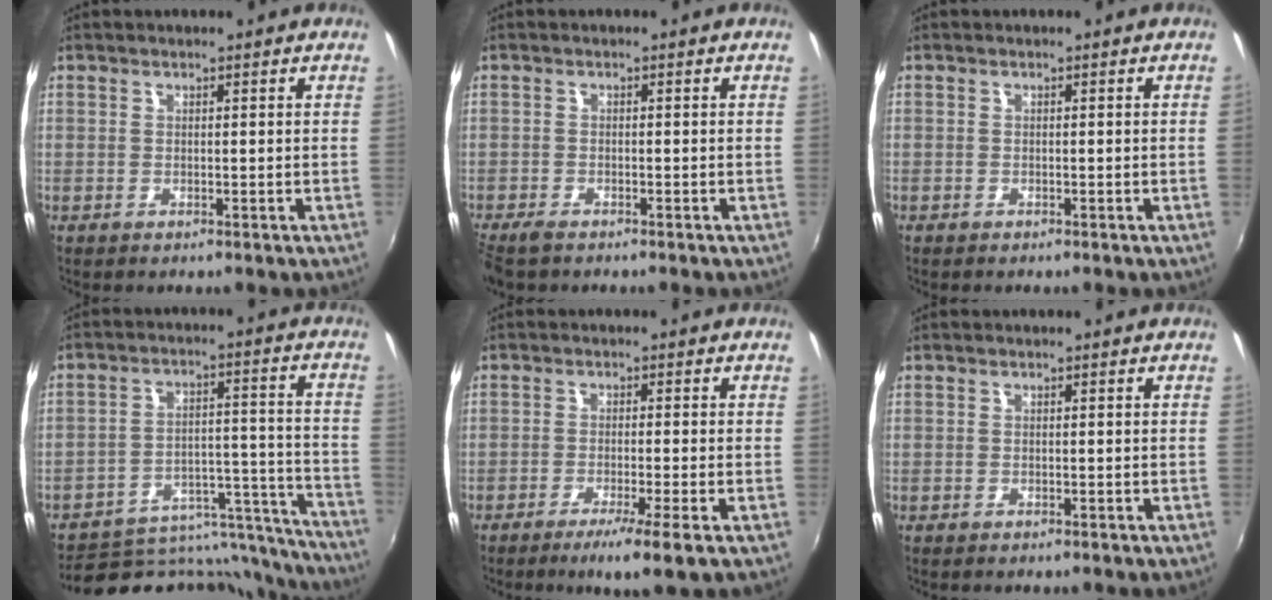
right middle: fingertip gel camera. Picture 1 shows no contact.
{"total": 3.6, "force": [-2.9, 1.1, 1.7], "torque": [-0.044, -0.016, -0.058]}
{"total": 0.0}
{"total": 22.4, "force": [-19.8, 7.9, 7.0], "torque": [-0.105, 0.031, -0.248]}
{"total": 5.8, "force": [-3.3, -0.5, 4.7], "torque": [-0.089, -0.014, -0.058]}
{"total": 0.0}